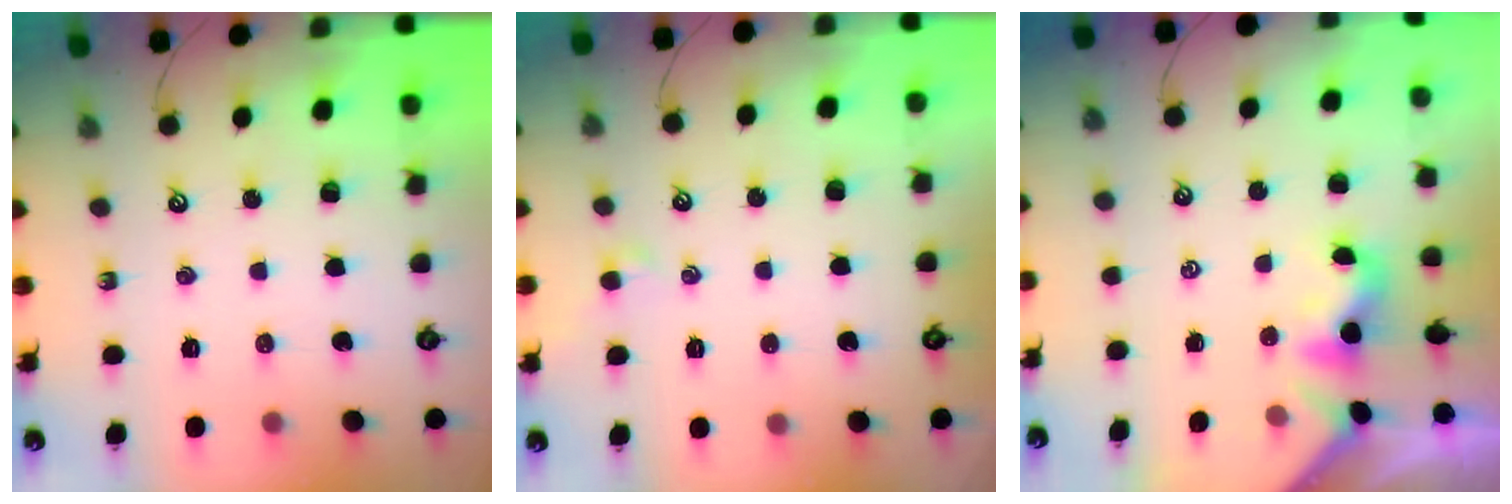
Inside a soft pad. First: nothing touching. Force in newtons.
{"total": 0.8, "press": 0.7, "slide": 0.4}
{"total": 1.9, "press": 1.8, "slide": 0.5}